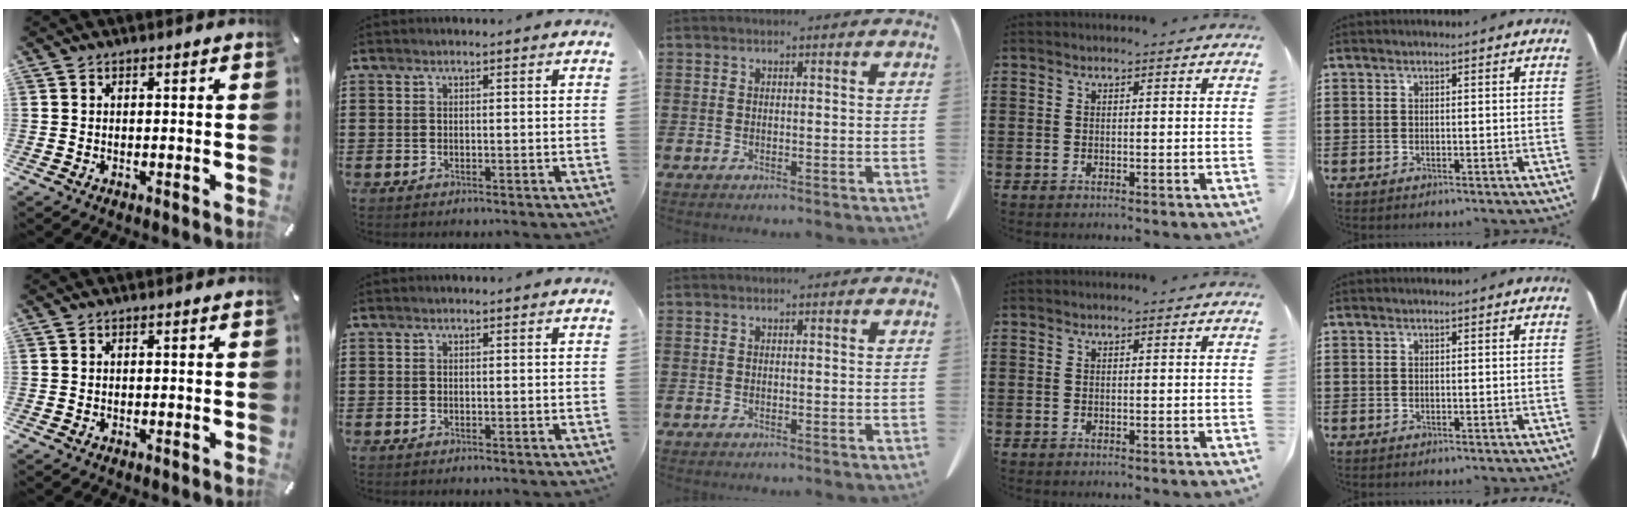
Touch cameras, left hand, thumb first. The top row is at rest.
{}